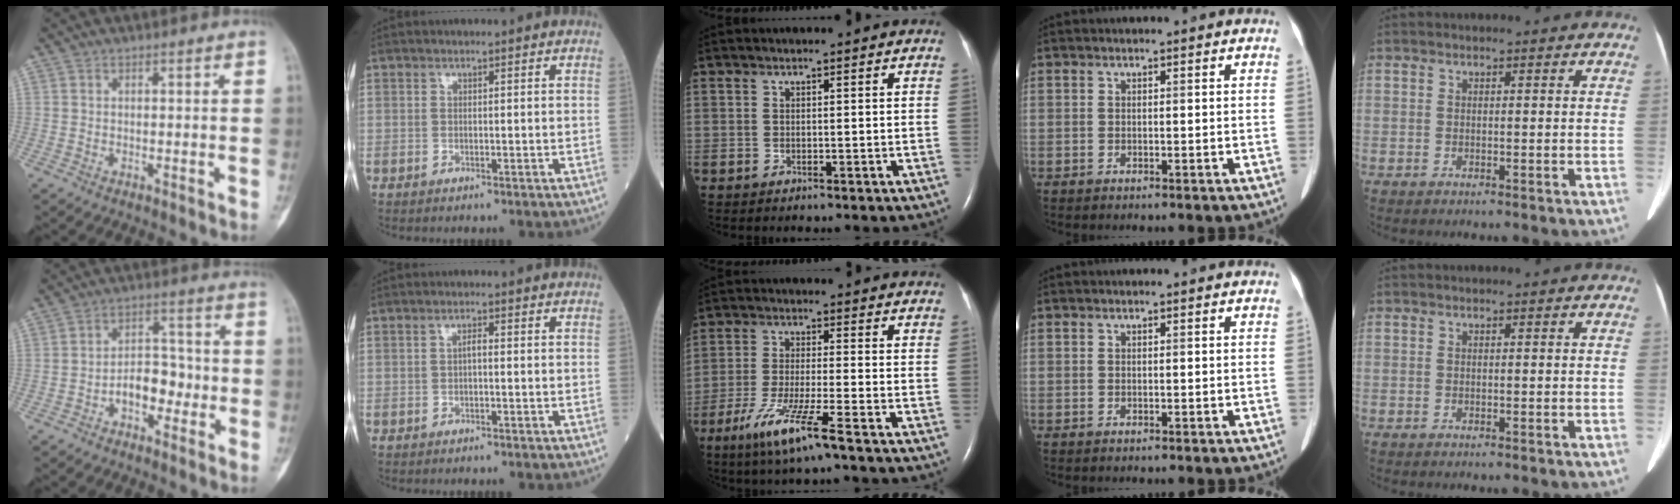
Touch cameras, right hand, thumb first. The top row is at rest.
{"thumb": {"total": 7.4, "force": [-2.6, 4.9, 4.9], "torque": [-0.050, 0.037, -0.052]}, "index": {"total": 1.1, "force": [-0.1, 0.3, 1.0], "torque": [-0.018, 0.003, -0.004]}, "middle": {"total": 8.6, "force": [-5.1, -0.5, 6.9], "torque": [-0.136, -0.025, -0.096]}}